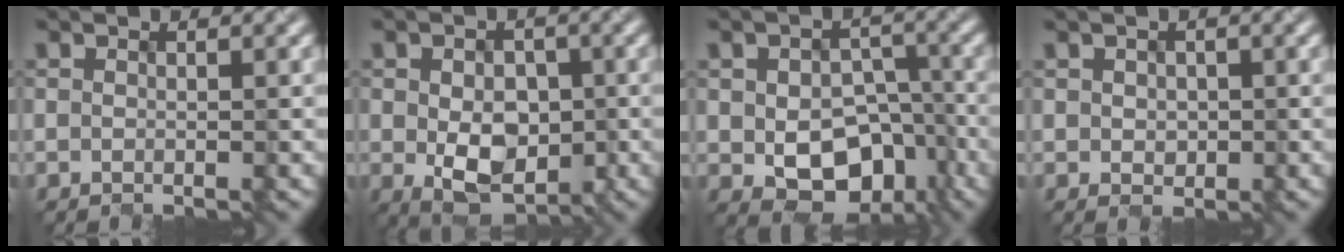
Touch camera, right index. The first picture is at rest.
{"total": 5.6, "force": [-1.1, 3.8, 4.0], "torque": [-0.070, -0.008, -0.012]}
{"total": 8.0, "force": [-2.5, 5.4, 5.3], "torque": [-0.087, -0.012, -0.025]}
{"total": 1.3, "force": [-0.1, 1.2, 0.3], "torque": [-0.008, 0.001, 0.006]}